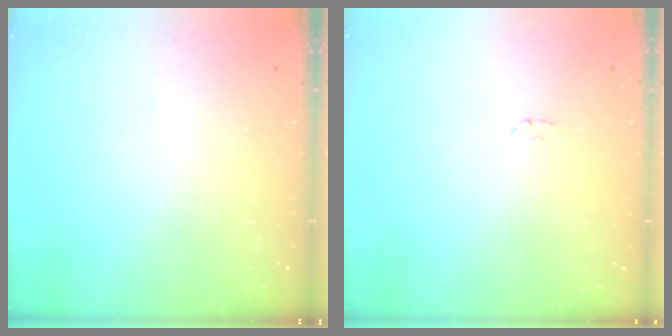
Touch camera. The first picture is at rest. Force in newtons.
{"total": 2.3, "press": 2.3, "slide": 0.4}